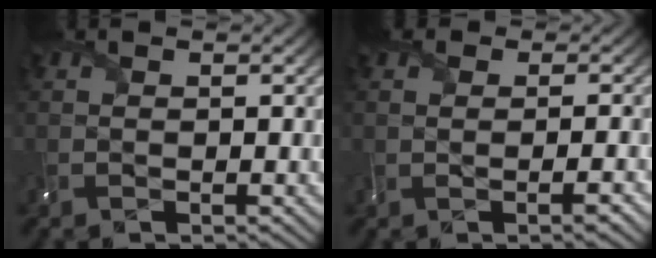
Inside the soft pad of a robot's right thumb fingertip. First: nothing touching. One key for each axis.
{"total": 2.2, "fx": 0.2, "fy": 1.0, "fz": 1.9, "tx": -0.027, "ty": 0.012, "tz": -0.014}